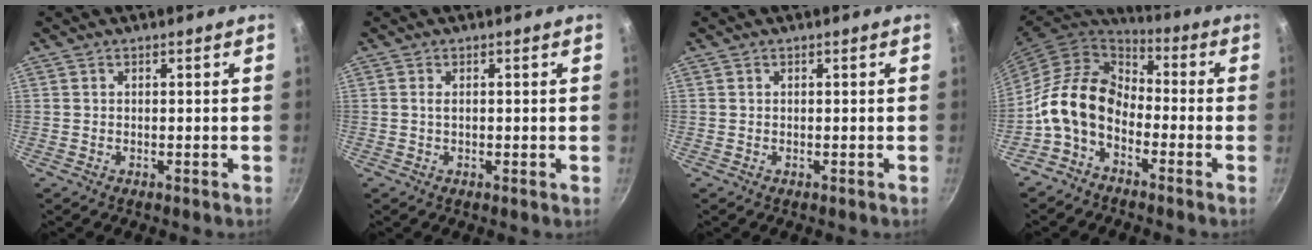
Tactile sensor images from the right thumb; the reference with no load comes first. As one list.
[{"total": 1.1, "force": [0.0, 0.4, 1.0], "torque": [-0.018, -0.001, -0.001]}, {"total": 0.0}, {"total": 13.2, "force": [-4.0, 9.1, 8.7], "torque": [-0.141, 0.052, -0.099]}]